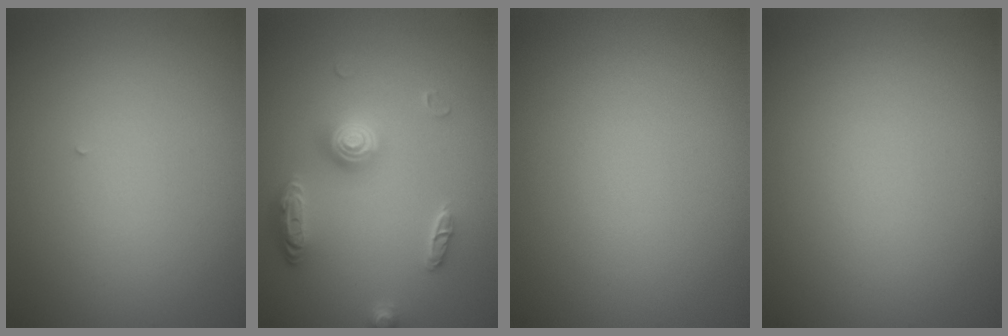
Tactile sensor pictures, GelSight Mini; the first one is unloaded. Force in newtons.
{"total": 3.4, "press": 3.0, "slide": 1.7}
{"total": 0.0}
{"total": 0.0}